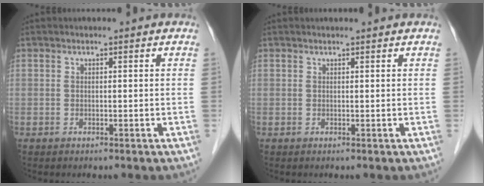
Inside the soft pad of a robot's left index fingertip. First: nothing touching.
{"total": 1.6, "force": [1.5, 0.0, 0.6], "torque": [-0.008, 0.014, 0.021]}